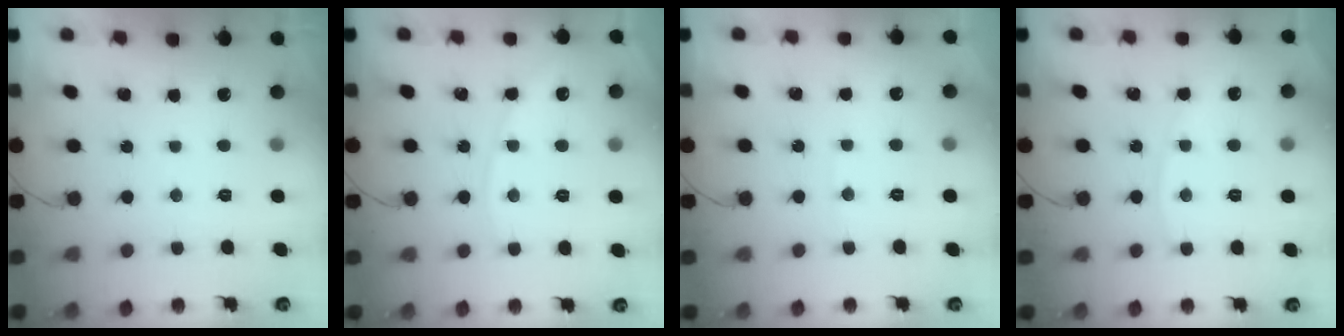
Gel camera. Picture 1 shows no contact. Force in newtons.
{"total": 4.8, "press": 4.8, "slide": 0.7}
{"total": 2.5, "press": 2.5, "slide": 0.3}
{"total": 3.5, "press": 3.5, "slide": 0.5}